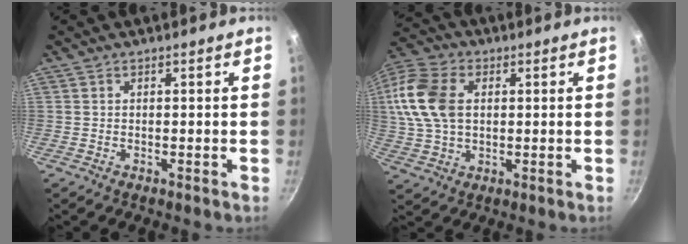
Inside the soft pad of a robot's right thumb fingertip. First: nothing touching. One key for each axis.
{"total": 15.4, "fx": 2.5, "fy": 10.5, "fz": 11.0, "tx": -0.221, "ty": 0.018, "tz": 0.041}